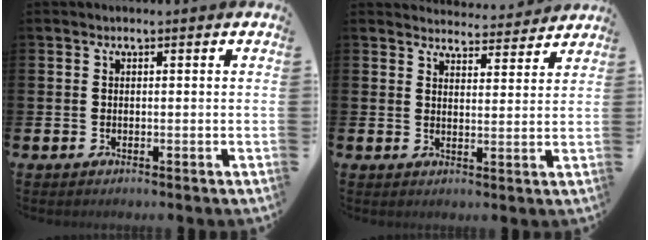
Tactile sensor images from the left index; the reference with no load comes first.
{"total": 4.0, "force": [4.0, 0.5, 0.0], "torque": [0.000, -0.032, 0.068]}